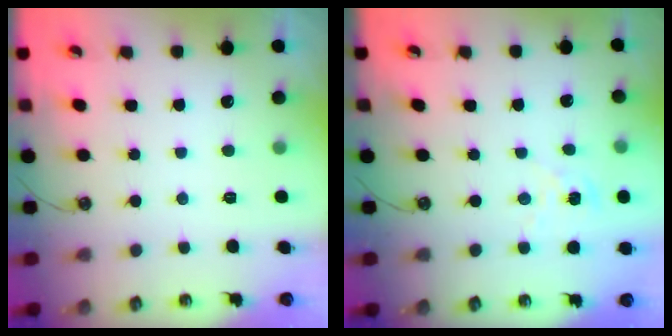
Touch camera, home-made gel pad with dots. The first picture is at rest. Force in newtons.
{"total": 1.4, "press": 1.4, "slide": 0.2}